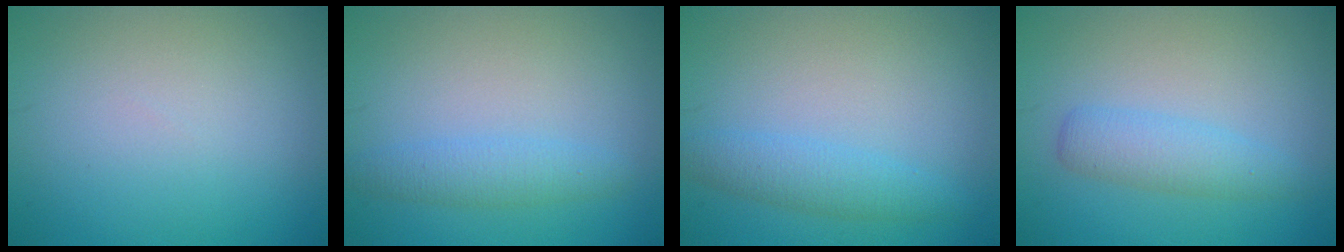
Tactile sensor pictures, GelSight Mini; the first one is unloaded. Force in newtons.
{"total": 2.3, "press": 2.3, "slide": 0.2}
{"total": 2.6, "press": 2.6, "slide": 0.0}
{"total": 2.8, "press": 2.7, "slide": 0.2}